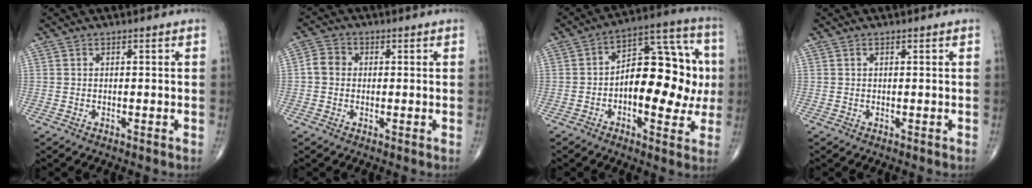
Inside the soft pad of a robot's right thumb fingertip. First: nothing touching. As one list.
[{"total": 3.6, "force": [-0.1, 3.2, 1.8], "torque": [-0.025, 0.010, -0.008]}, {"total": 18.3, "force": [-1.0, 9.3, 15.7], "torque": [-0.190, 0.040, -0.016]}, {"total": 0.0}]